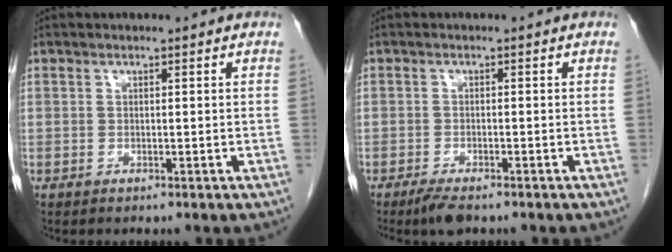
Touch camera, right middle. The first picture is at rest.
{"total": 3.2, "force": [-2.4, 0.7, 1.9], "torque": [-0.040, -0.007, -0.041]}